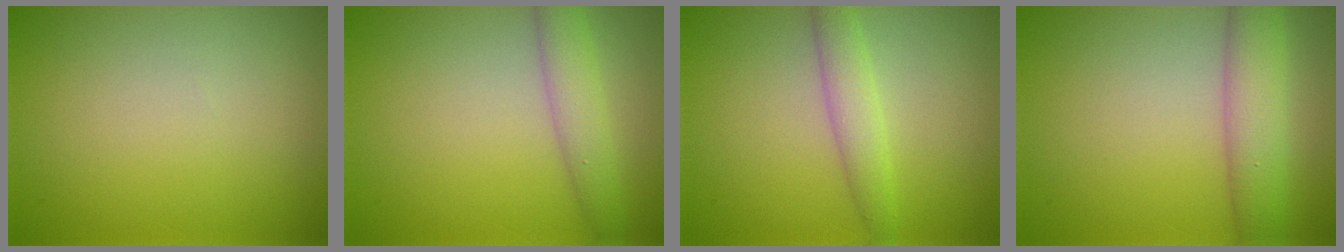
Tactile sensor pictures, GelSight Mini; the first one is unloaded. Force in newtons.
{"total": 3.1, "press": 3.1, "slide": 0.1}
{"total": 2.5, "press": 2.5, "slide": 0.1}
{"total": 4.4, "press": 4.4, "slide": 0.5}